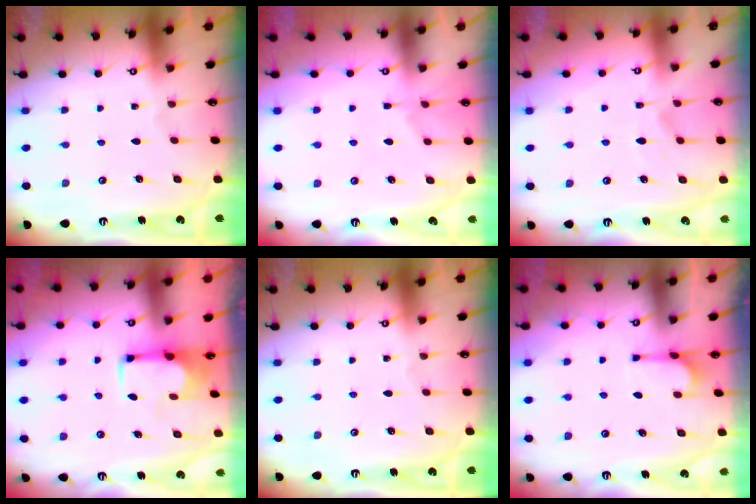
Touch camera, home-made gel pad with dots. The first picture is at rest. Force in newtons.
{"total": 5.9, "press": 5.7, "slide": 1.3}
{"total": 1.7, "press": 1.3, "slide": 1.1}
{"total": 1.9, "press": 1.6, "slide": 1.0}
{"total": 0.0}
{"total": 1.0, "press": 0.3, "slide": 1.0}